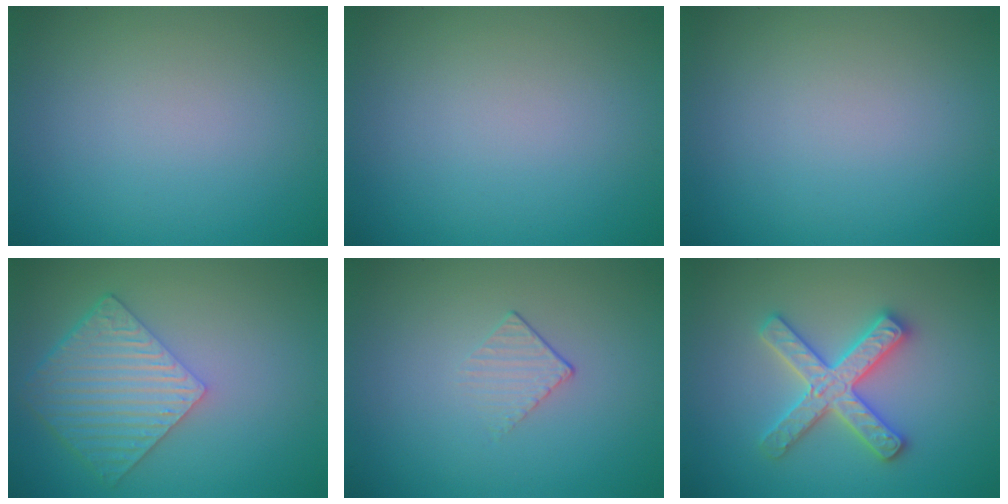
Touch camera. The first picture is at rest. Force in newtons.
{"total": 0.0}
{"total": 0.0}
{"total": 6.1, "press": 4.5, "slide": 4.1}
{"total": 1.2, "press": 0.5, "slide": 1.1}
{"total": 4.7, "press": 4.6, "slide": 0.6}